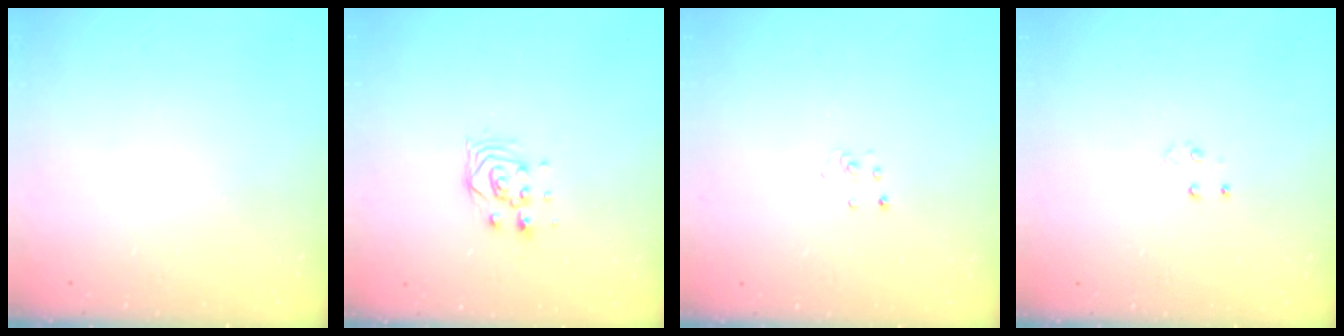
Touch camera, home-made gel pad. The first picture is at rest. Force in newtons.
{"total": 6.1, "press": 6.0, "slide": 0.4}
{"total": 2.3, "press": 2.3, "slide": 0.2}
{"total": 3.5, "press": 3.5, "slide": 0.3}